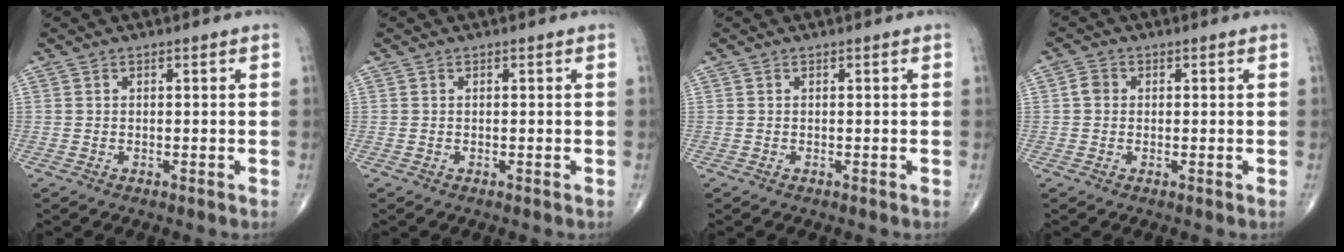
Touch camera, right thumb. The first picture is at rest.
{"total": 0.0}
{"total": 0.0}
{"total": 2.1, "force": [0.1, 1.9, 1.0], "torque": [-0.014, 0.006, -0.001]}